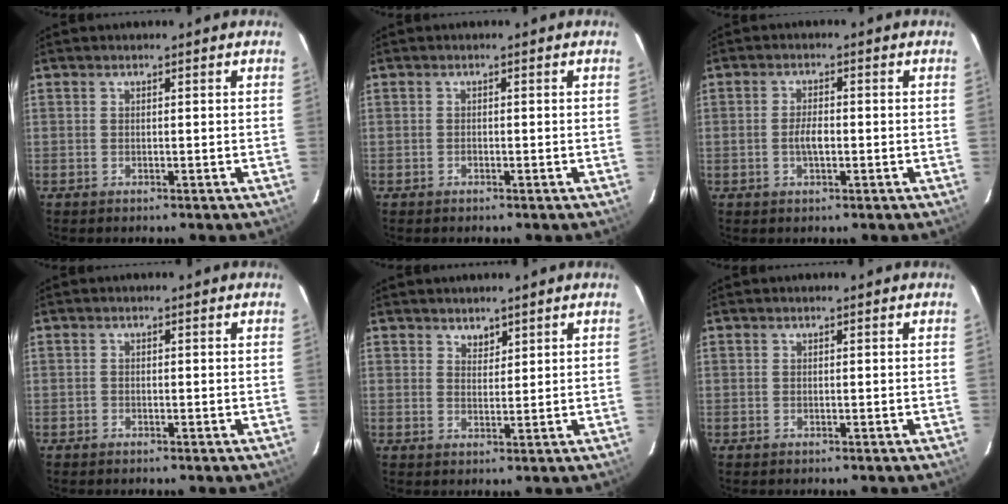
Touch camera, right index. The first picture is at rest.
{"total": 0.0}
{"total": 3.1, "force": [-0.7, 1.3, 2.8], "torque": [-0.053, 0.001, -0.011]}
{"total": 0.6, "force": [-0.4, 0.4, 0.1], "torque": [-0.002, 0.000, -0.008]}
{"total": 2.1, "force": [1.7, 1.1, 0.5], "torque": [-0.004, 0.001, 0.031]}
{"total": 0.0}